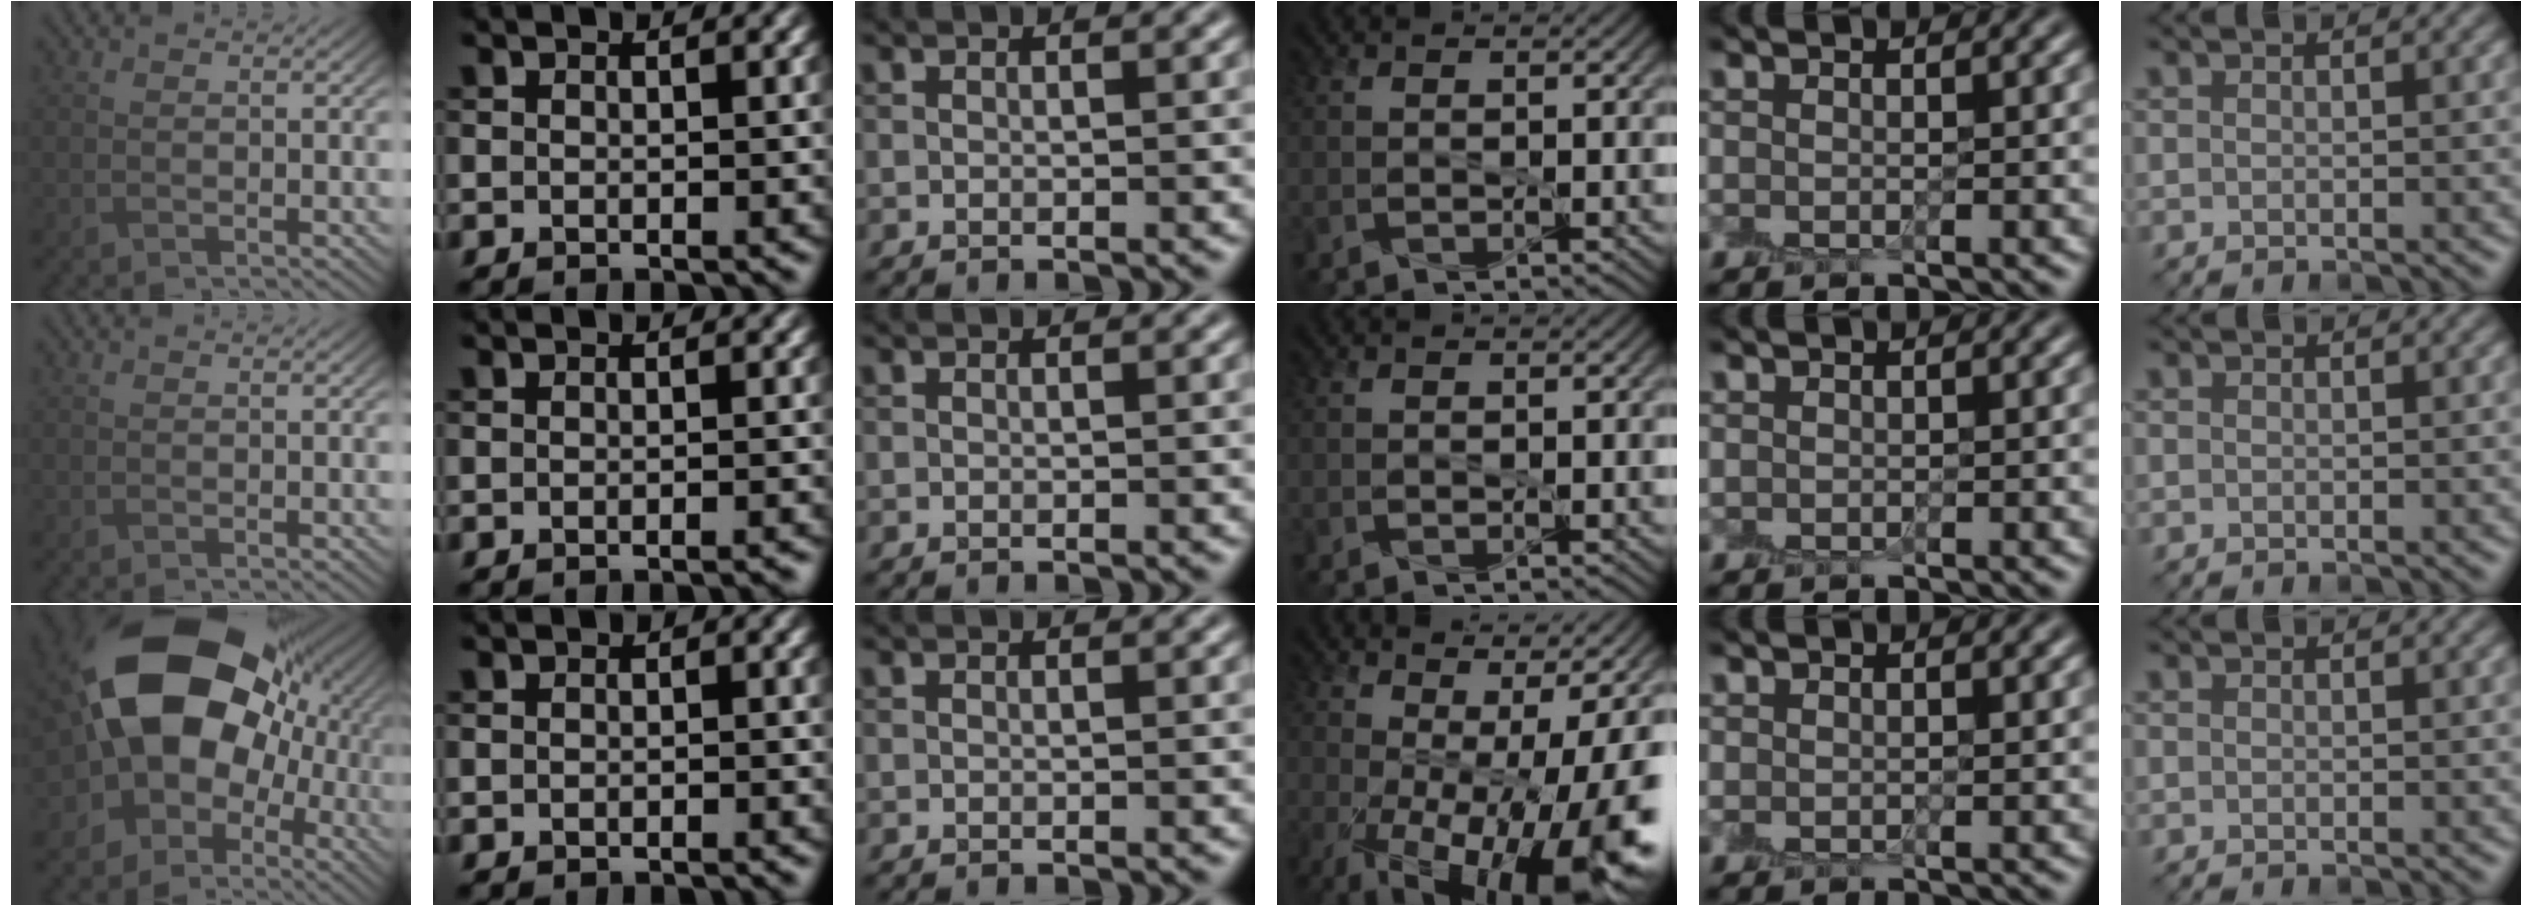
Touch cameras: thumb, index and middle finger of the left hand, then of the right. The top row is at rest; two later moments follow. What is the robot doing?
{"motion": "peel", "object": "small bumper sticker"}